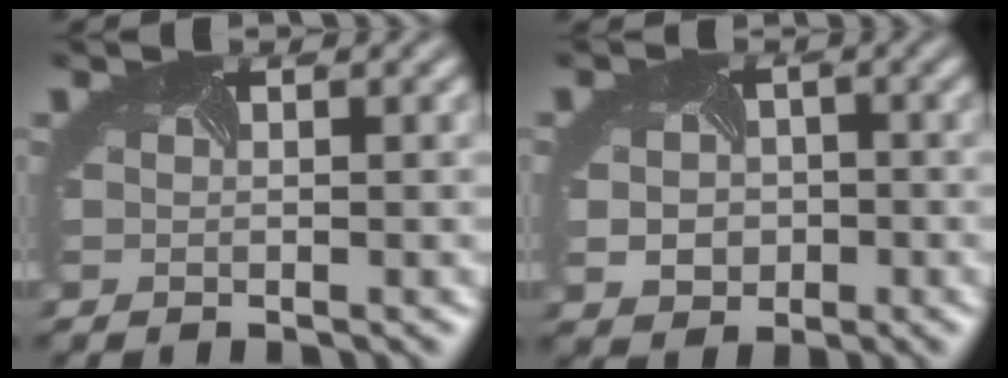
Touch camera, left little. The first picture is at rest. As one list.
[{"total": 3.7, "force": [-0.4, 3.3, 1.8], "torque": [-0.025, -0.003, -0.004]}]